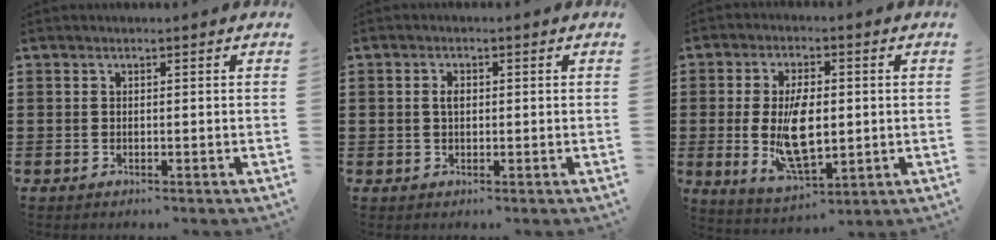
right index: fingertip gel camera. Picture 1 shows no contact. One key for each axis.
{"total": 1.8, "fx": 0.3, "fy": 1.1, "fz": 1.5, "tx": -0.032, "ty": 0.008, "tz": 0.004}
{"total": 10.0, "fx": -0.4, "fy": 4.6, "fz": 8.9, "tx": -0.170, "ty": -0.009, "tz": -0.008}